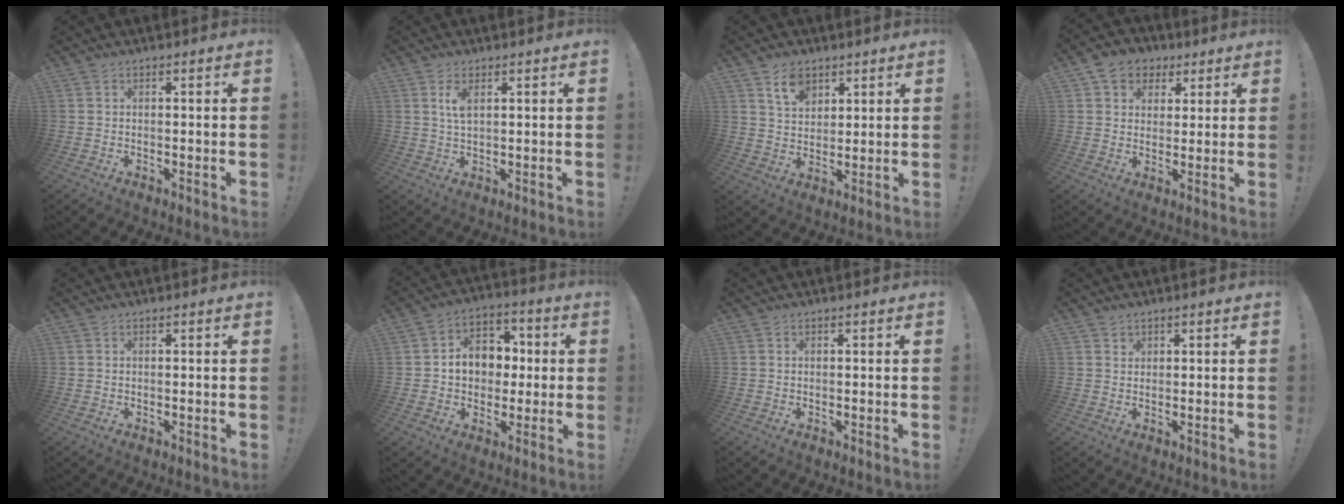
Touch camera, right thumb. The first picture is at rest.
{"total": 3.9, "force": [1.6, 1.7, 3.1], "torque": [-0.058, 0.000, 0.026]}
{"total": 8.0, "force": [5.1, 5.0, 3.6], "torque": [-0.065, -0.019, 0.095]}
{"total": 8.8, "force": [4.0, 7.4, 2.7], "torque": [-0.045, -0.009, 0.082]}
{"total": 0.0}
{"total": 10.9, "force": [0.7, 9.4, 5.5], "torque": [-0.082, 0.012, 0.023]}
{"total": 0.0}
{"total": 1.3, "force": [1.1, 0.8, 0.2], "torque": [0.004, -0.007, 0.019]}